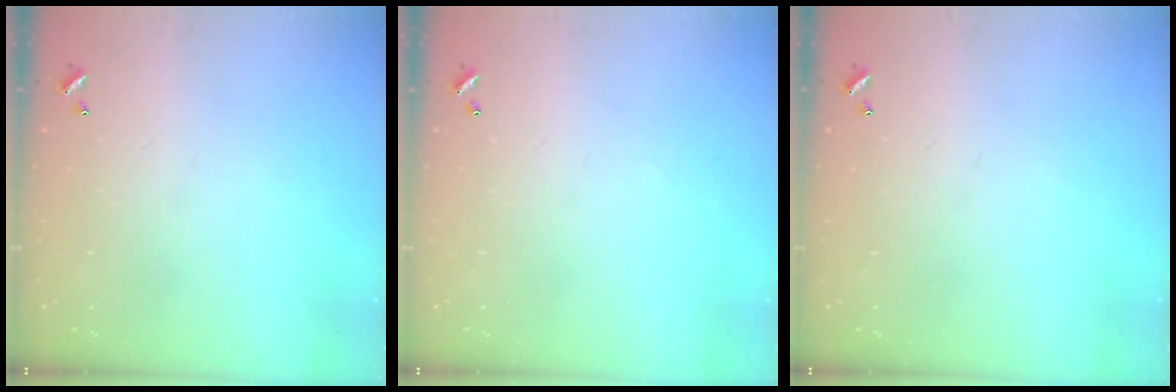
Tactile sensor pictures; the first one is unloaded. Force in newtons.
{"total": 0.0}
{"total": 0.0}